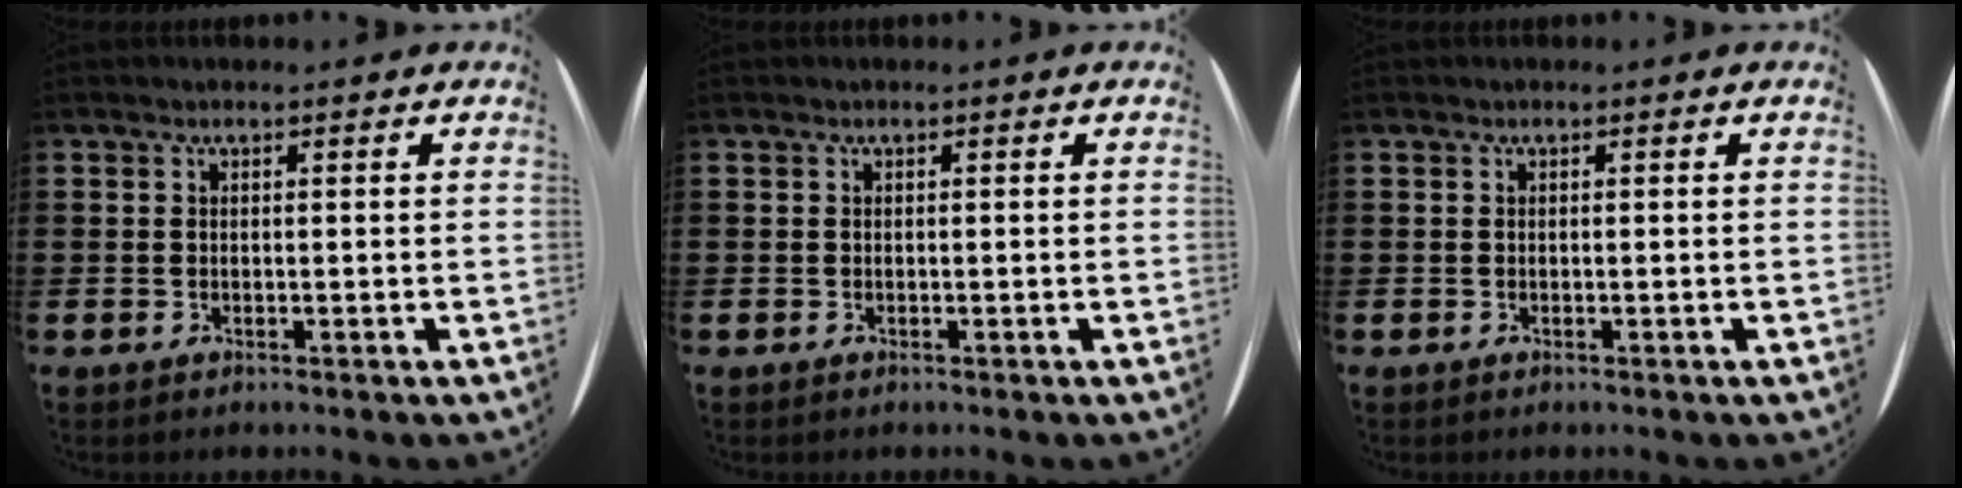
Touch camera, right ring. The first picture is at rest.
{"total": 0.0}
{"total": 0.0}